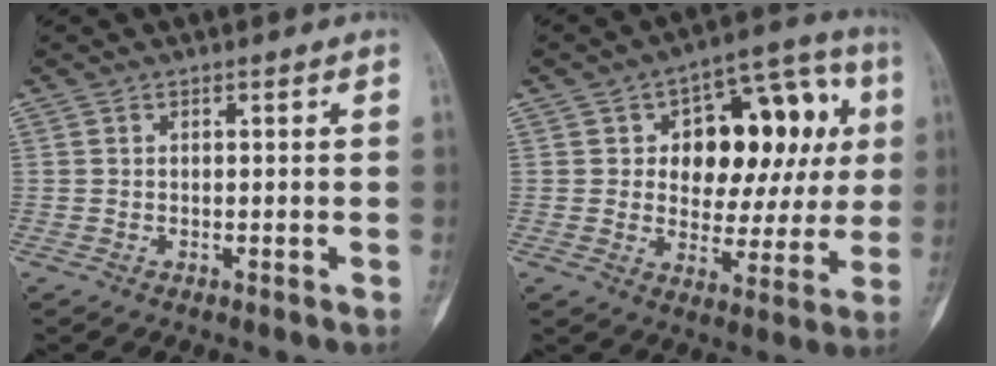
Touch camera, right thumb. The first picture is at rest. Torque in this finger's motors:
{"motor_torque": [0.09, 2.34, 0.72, 0.68, 0.05]}